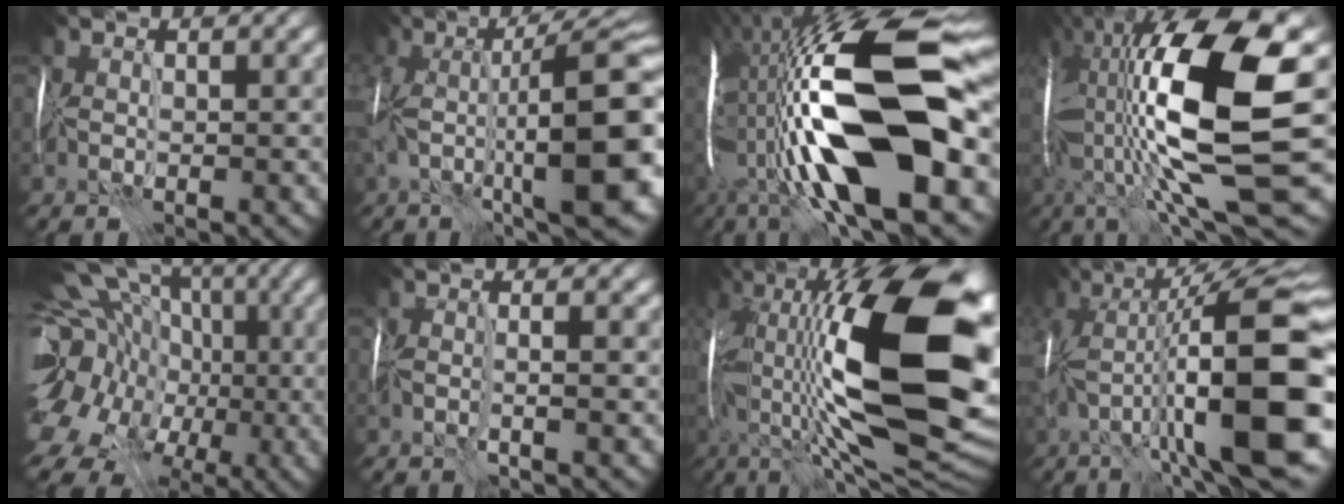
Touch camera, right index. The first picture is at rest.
{"total": 12.5, "force": [-0.9, 3.1, 12.1], "torque": [-0.195, 0.008, -0.009]}
{"total": 20.7, "force": [-2.5, 6.8, 19.4], "torque": [-0.376, 0.011, -0.044]}
{"total": 18.1, "force": [0.4, 5.7, 17.2], "torque": [-0.347, 0.005, 0.017]}
{"total": 19.7, "force": [-3.4, 16.0, 10.9], "torque": [-0.189, -0.007, -0.073]}
{"total": 1.4, "force": [-0.3, 0.0, 1.3], "torque": [-0.026, -0.004, -0.007]}
{"total": 19.6, "force": [1.7, 8.1, 17.7], "torque": [-0.332, 0.018, 0.015]}
{"total": 14.4, "force": [-2.6, 3.1, 13.8], "torque": [-0.233, 0.025, -0.035]}